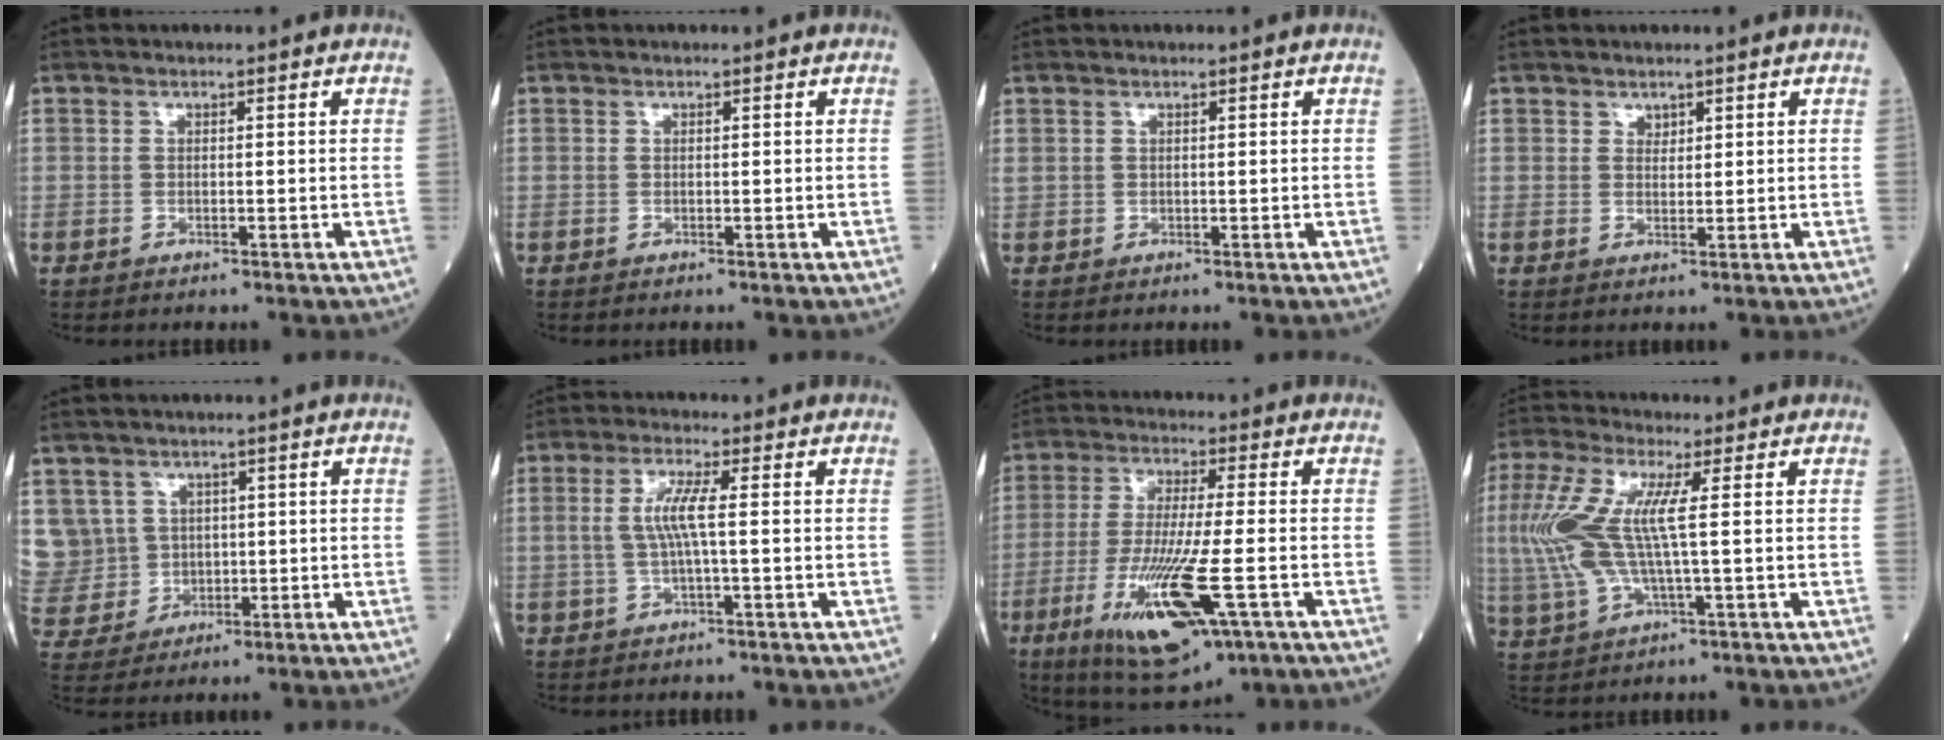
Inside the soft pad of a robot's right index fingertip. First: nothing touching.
{"total": 0.0}
{"total": 0.5, "force": [0.4, 0.2, 0.2], "torque": [-0.006, 0.013, 0.012]}
{"total": 1.3, "force": [0.9, 0.8, 0.3], "torque": [-0.001, -0.002, 0.015]}
{"total": 11.1, "force": [2.5, 10.7, 1.6], "torque": [-0.076, 0.045, 0.072]}
{"total": 4.8, "force": [0.2, 0.2, 4.7], "torque": [-0.104, 0.008, 0.003]}
{"total": 15.5, "force": [-6.0, 2.3, 14.1], "torque": [-0.279, -0.038, -0.097]}
{"total": 11.2, "force": [1.1, 2.2, 10.9], "torque": [-0.270, 0.013, 0.020]}